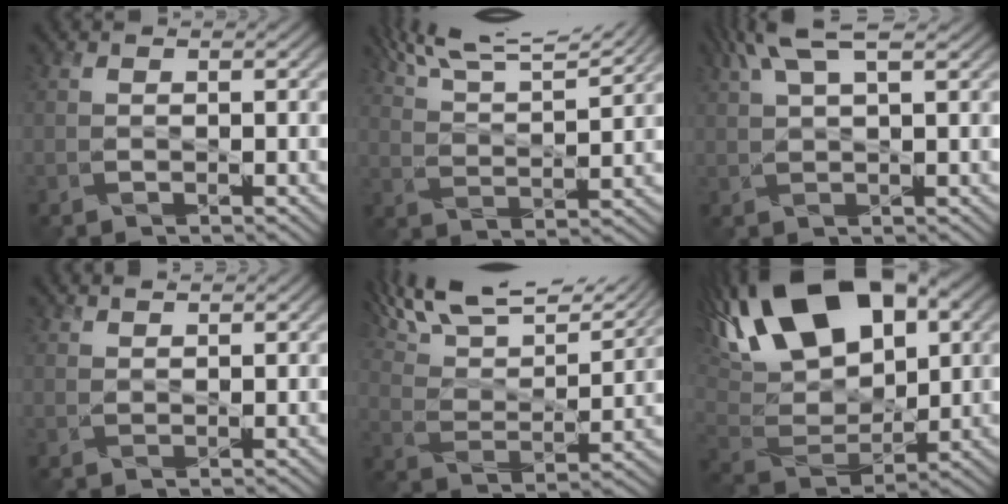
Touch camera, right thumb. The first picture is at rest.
{"total": 13.6, "force": [10.8, 2.9, 7.7], "torque": [-0.138, 0.011, 0.151]}
{"total": 5.8, "force": [3.3, 1.5, 4.5], "torque": [-0.095, 0.016, 0.067]}
{"total": 1.2, "force": [1.2, 0.1, 0.4], "torque": [-0.013, -0.003, 0.022]}
{"total": 16.7, "force": [12.9, 4.8, 9.4], "torque": [-0.209, 0.018, 0.192]}
{"total": 20.9, "force": [10.5, 11.0, 14.3], "torque": [-0.299, 0.053, 0.166]}